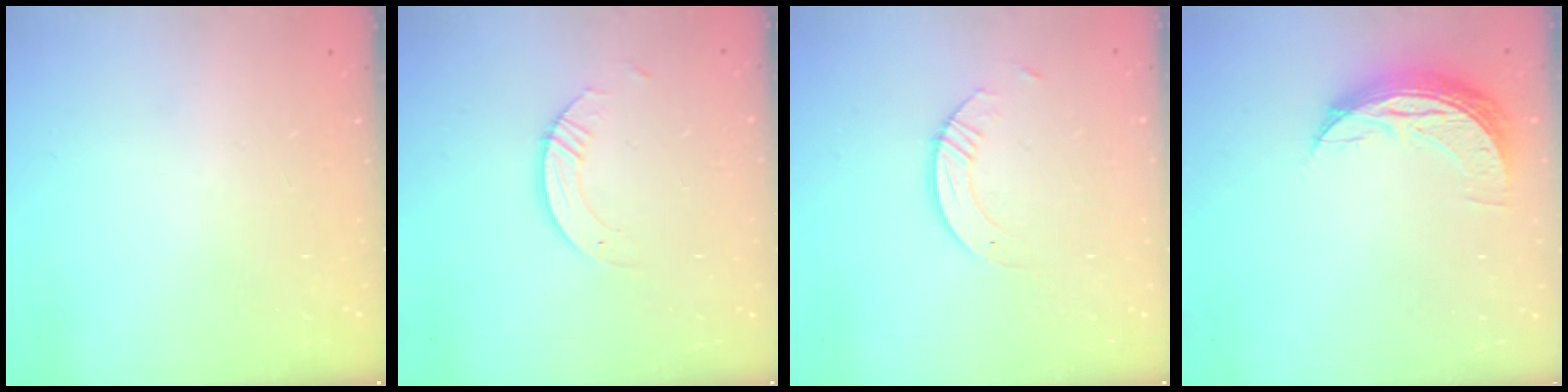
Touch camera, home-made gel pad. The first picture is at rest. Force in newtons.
{"total": 3.7, "press": 3.7, "slide": 0.3}
{"total": 4.3, "press": 4.2, "slide": 0.3}
{"total": 7.6, "press": 7.6, "slide": 0.7}